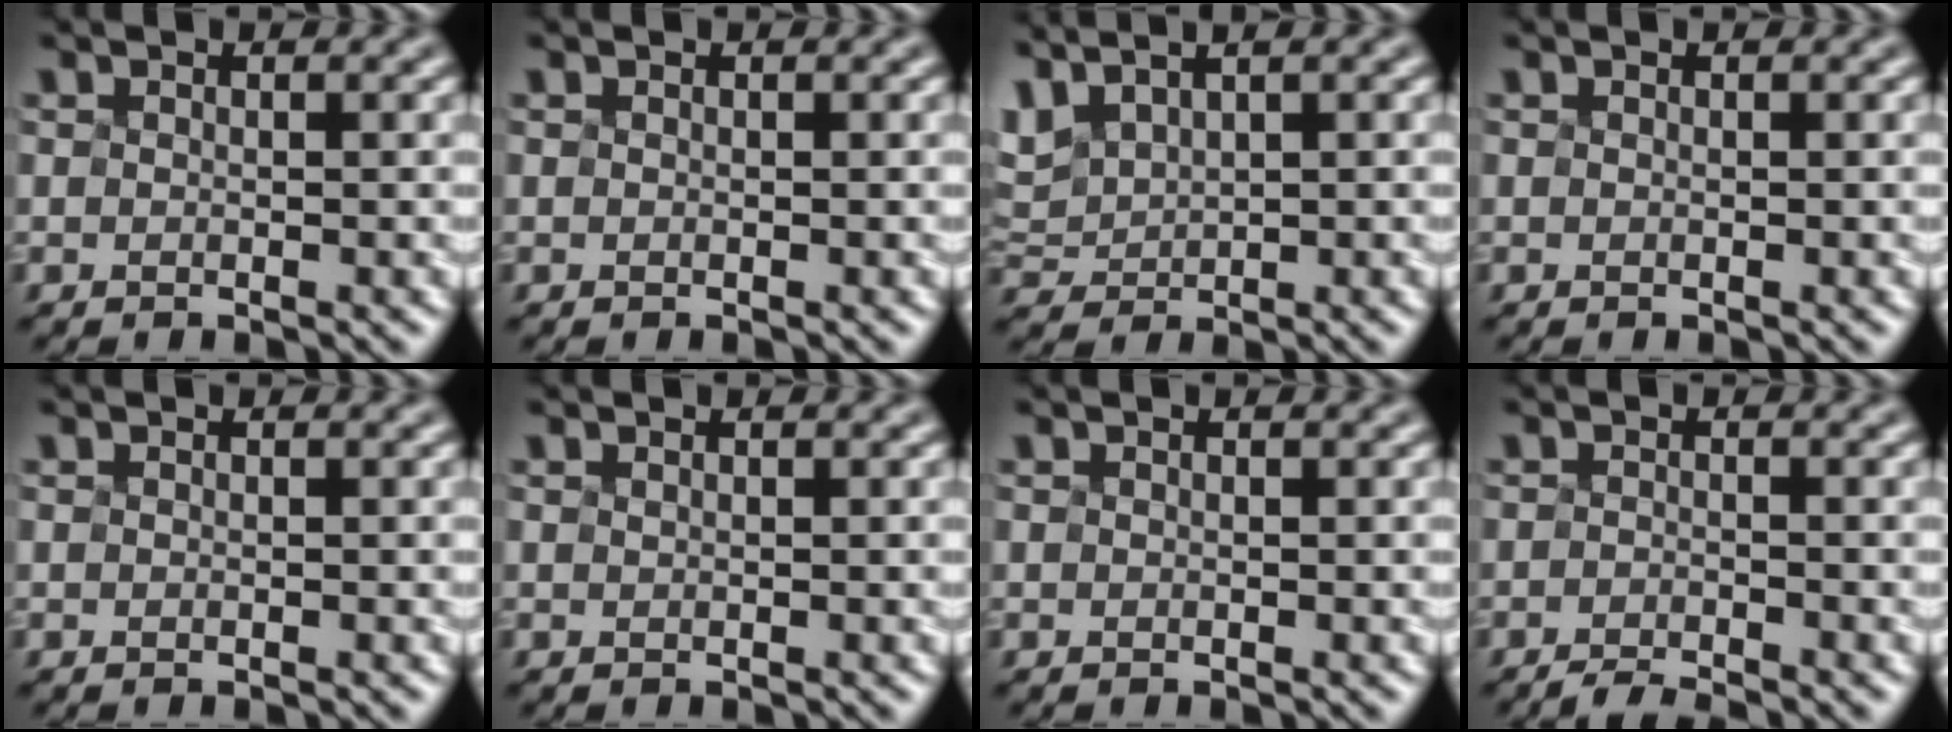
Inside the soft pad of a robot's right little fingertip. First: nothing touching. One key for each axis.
{"total": 0.0}
{"total": 3.1, "fx": 2.5, "fy": 0.9, "fz": 1.5, "tx": -0.062, "ty": 0.024, "tz": 0.069}
{"total": 0.0}
{"total": 0.0}
{"total": 0.5, "fx": 0.4, "fy": 0.3, "fz": 0.2, "tx": 0.001, "ty": 0.003, "tz": 0.006}
{"total": 0.0}
{"total": 2.0, "fx": -2.0, "fy": -0.2, "fz": 0.2, "tx": 0.001, "ty": -0.001, "tz": -0.030}